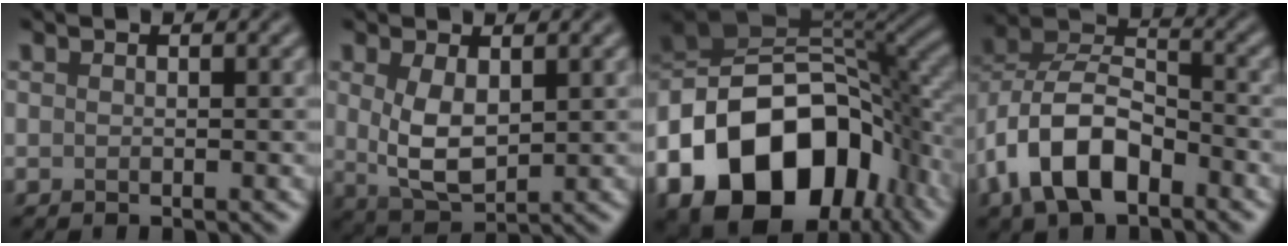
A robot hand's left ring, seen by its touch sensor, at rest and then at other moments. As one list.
[{"total": 4.5, "force": [0.8, 2.4, 3.8], "torque": [-0.083, -0.005, 0.022]}, {"total": 17.5, "force": [-6.8, 11.7, 11.1], "torque": [-0.205, -0.010, -0.118]}, {"total": 8.8, "force": [-4.2, 4.8, 6.1], "torque": [-0.115, 0.010, -0.089]}]